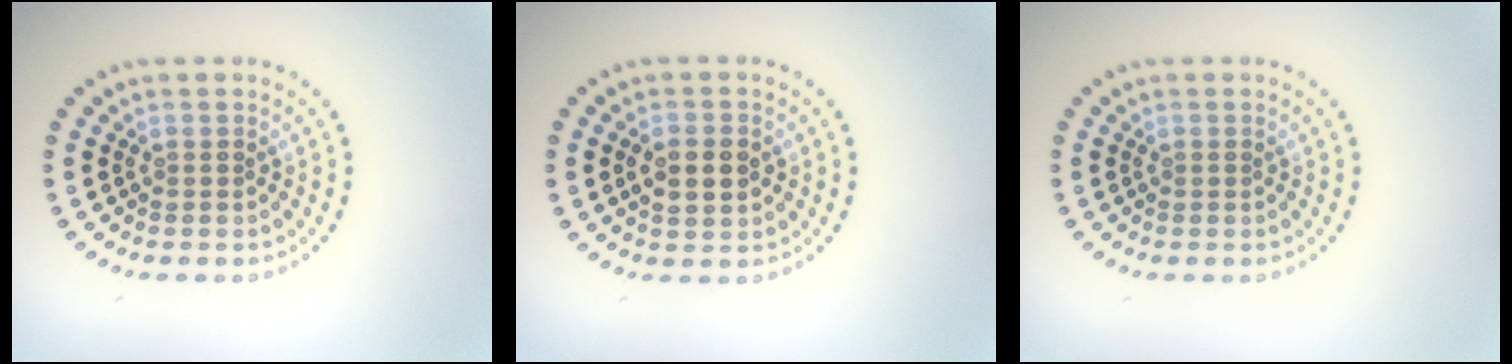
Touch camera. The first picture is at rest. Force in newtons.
{"total": 3.5, "press": 3.5, "slide": 0.4}
{"total": 0.0}